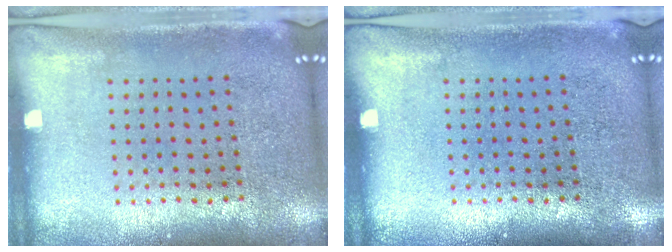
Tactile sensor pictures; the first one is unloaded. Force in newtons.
{"total": 0.0}